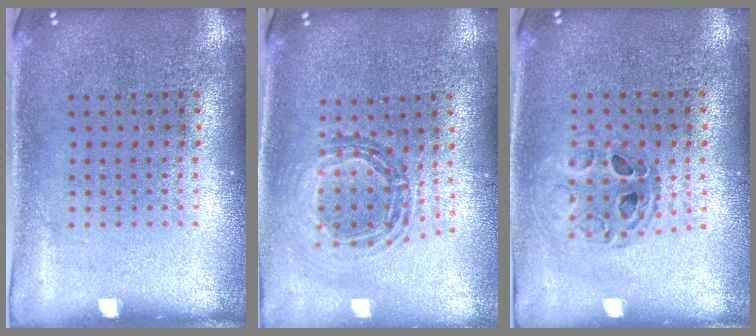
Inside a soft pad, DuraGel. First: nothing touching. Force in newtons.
{"total": 0.9, "press": 0.9, "slide": 0.1}
{"total": 0.8, "press": 0.7, "slide": 0.1}